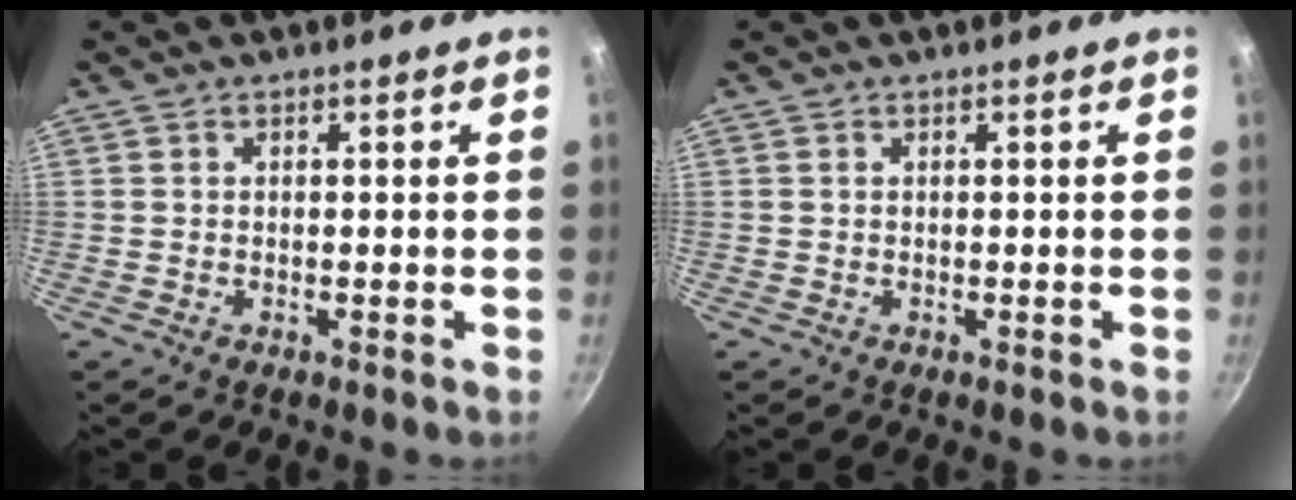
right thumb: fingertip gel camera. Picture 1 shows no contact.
{"total": 0.0}